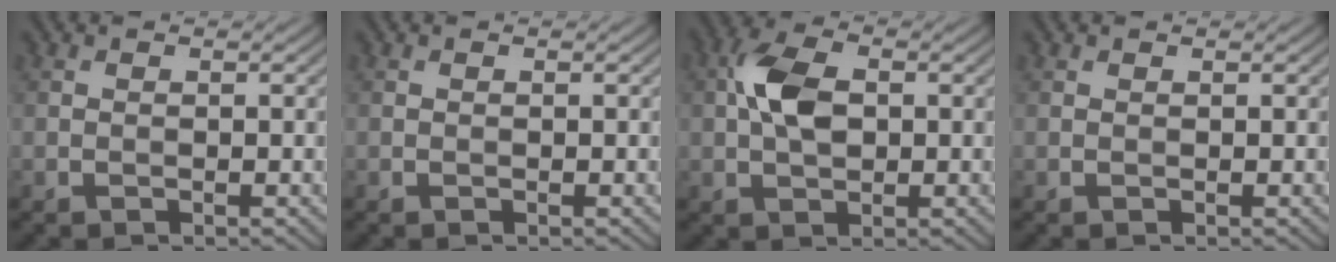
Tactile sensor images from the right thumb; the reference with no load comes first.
{"total": 0.0}
{"total": 6.1, "force": [0.7, 3.6, 4.8], "torque": [-0.106, 0.011, 0.008]}
{"total": 0.0}